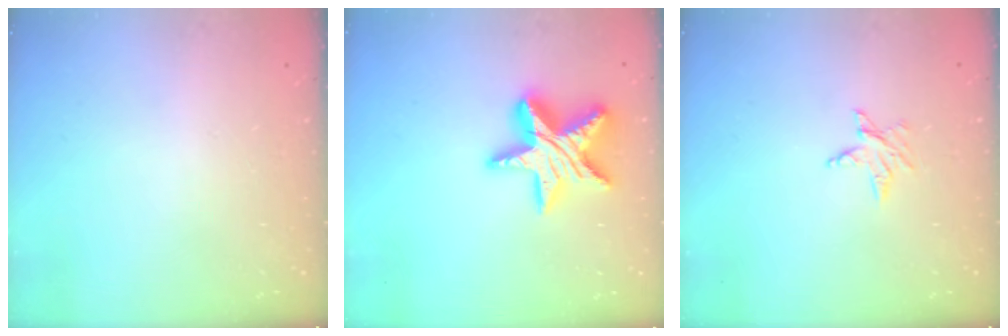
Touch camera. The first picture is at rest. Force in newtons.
{"total": 17.3, "press": 17.2, "slide": 1.5}
{"total": 3.4, "press": 3.3, "slide": 0.5}